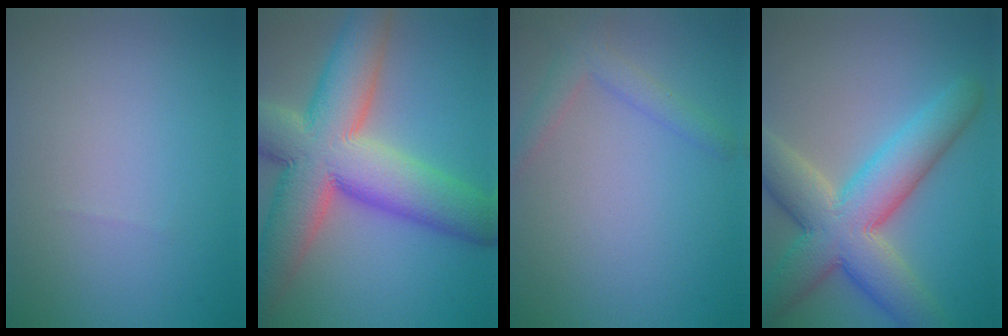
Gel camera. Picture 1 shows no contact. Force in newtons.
{"total": 13.9, "press": 13.9, "slide": 1.0}
{"total": 2.3, "press": 2.3, "slide": 0.3}
{"total": 9.6, "press": 9.6, "slide": 0.6}